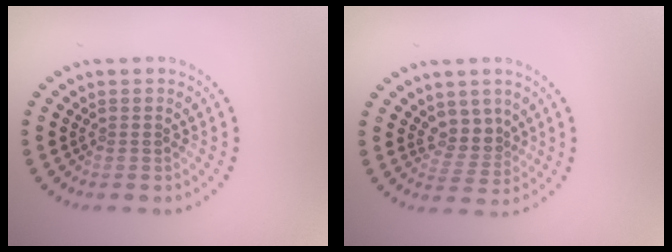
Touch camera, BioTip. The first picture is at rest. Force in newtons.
{"total": 2.7, "press": 2.0, "slide": 1.8}